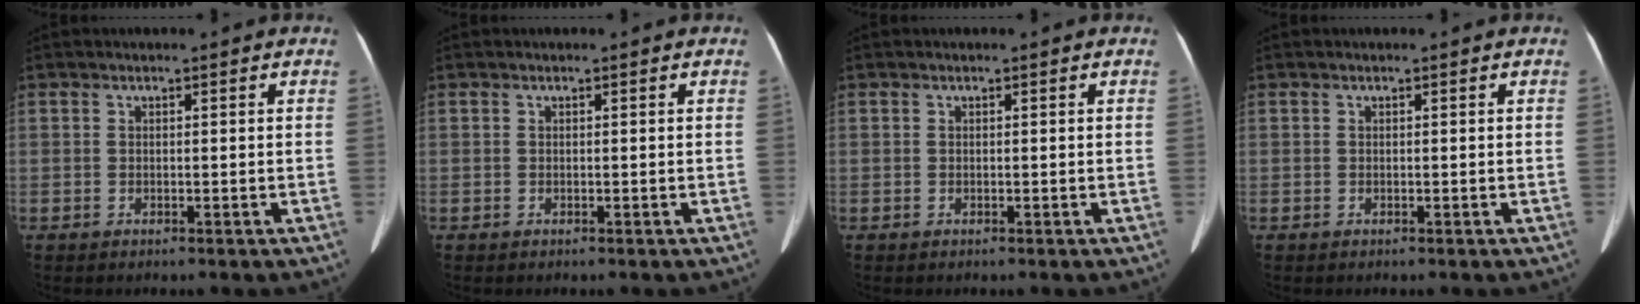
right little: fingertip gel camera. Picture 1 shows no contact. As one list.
[{"total": 0.0}, {"total": 0.0}, {"total": 0.0}]